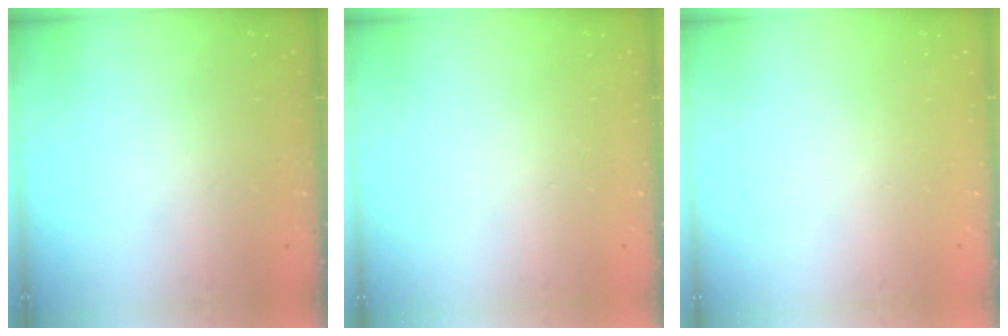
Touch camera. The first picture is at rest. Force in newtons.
{"total": 0.0}
{"total": 0.0}